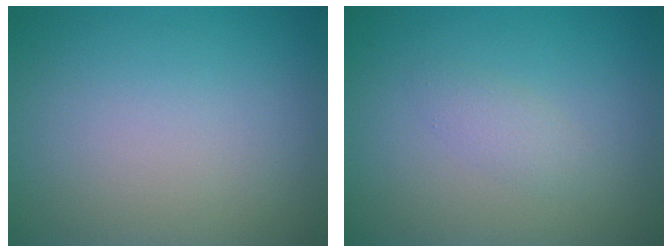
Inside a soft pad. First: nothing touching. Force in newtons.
{"total": 1.3, "press": 1.3, "slide": 0.1}